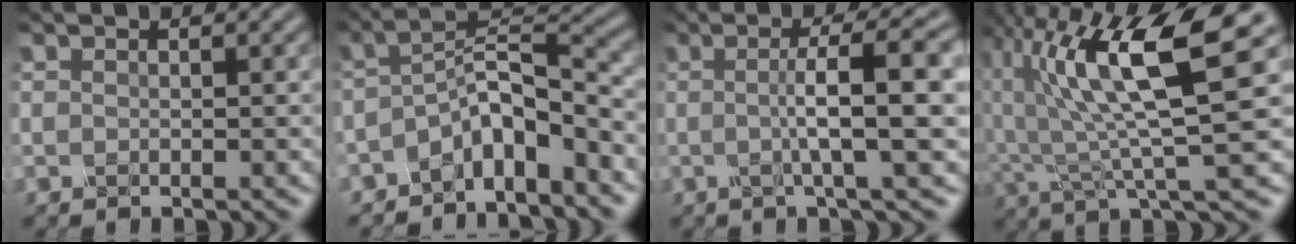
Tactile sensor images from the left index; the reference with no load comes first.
{"total": 4.9, "force": [-3.1, 1.2, 3.6], "torque": [-0.069, 0.015, -0.053]}
{"total": 6.8, "force": [0.2, 1.0, 6.7], "torque": [-0.101, 0.015, 0.009]}
{"total": 10.5, "force": [3.4, 2.4, 9.7], "torque": [-0.182, 0.013, 0.070]}